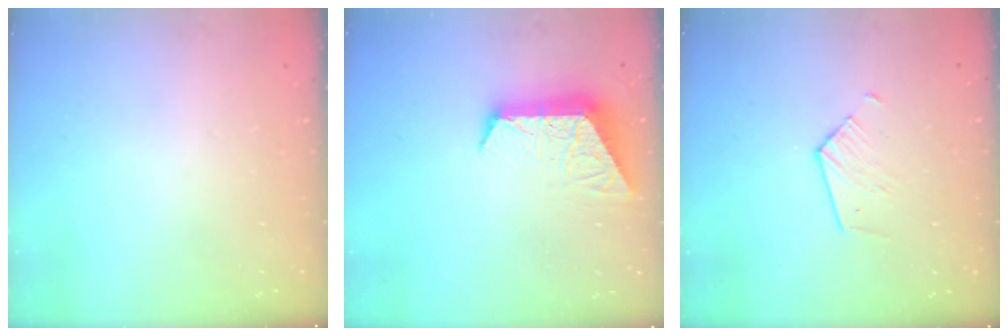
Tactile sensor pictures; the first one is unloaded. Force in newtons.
{"total": 10.4, "press": 10.3, "slide": 1.0}
{"total": 5.2, "press": 5.2, "slide": 0.5}